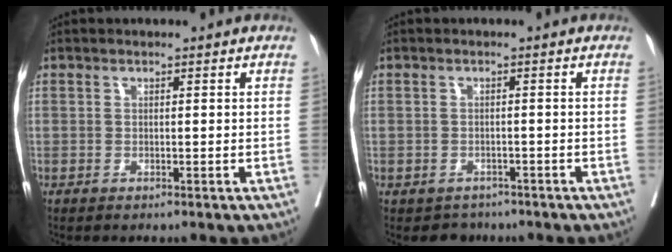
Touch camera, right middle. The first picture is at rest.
{"total": 2.5, "force": [-2.0, 1.6, -0.2], "torque": [-0.003, 0.004, -0.030]}